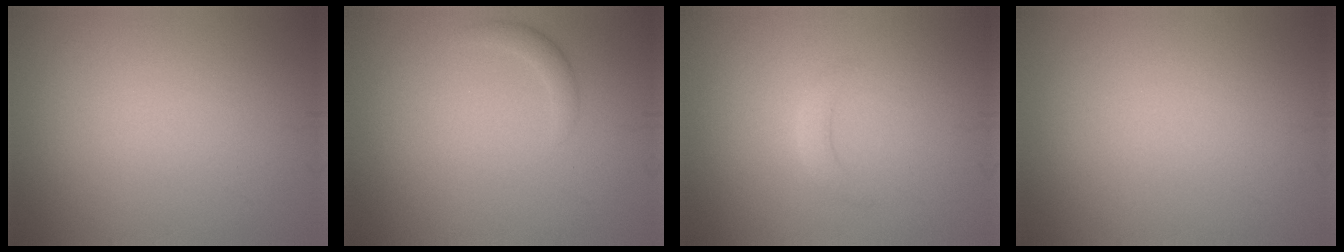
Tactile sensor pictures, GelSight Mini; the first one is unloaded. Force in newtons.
{"total": 1.1, "press": 1.1, "slide": 0.0}
{"total": 1.2, "press": 1.2, "slide": 0.2}
{"total": 0.0}